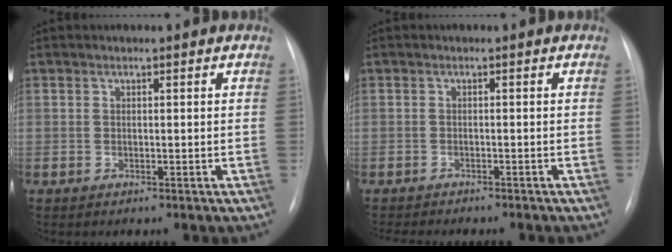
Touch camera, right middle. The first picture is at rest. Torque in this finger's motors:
{"motor_torque": [0.41, -0.45, 0.10, 0.02]}